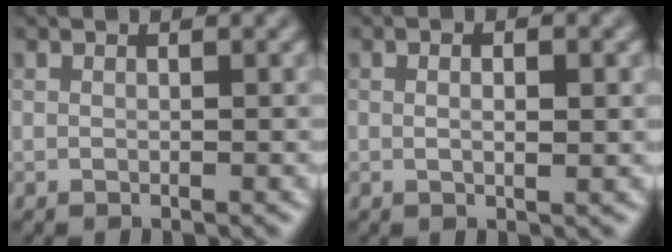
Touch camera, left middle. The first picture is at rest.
{"total": 1.3, "force": [-0.3, 0.2, 1.3], "torque": [-0.014, -0.002, 0.006]}